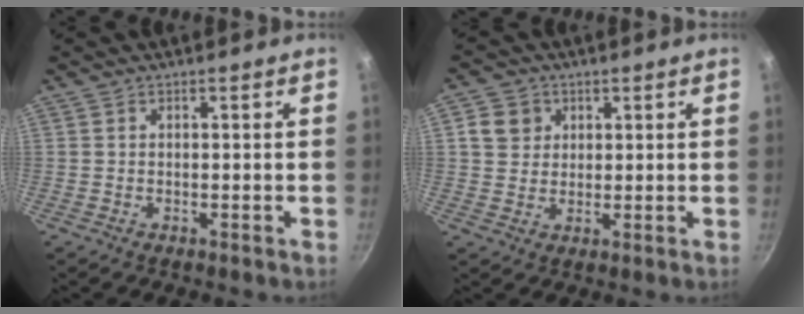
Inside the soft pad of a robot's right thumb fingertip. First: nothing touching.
{"total": 5.5, "force": [1.8, 4.9, 1.8], "torque": [-0.005, 0.005, 0.029]}